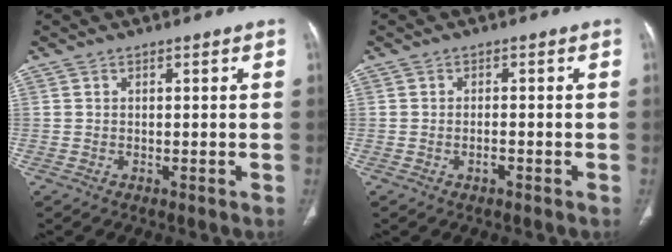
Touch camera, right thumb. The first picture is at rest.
{"total": 1.5, "force": [-0.8, 0.5, 1.1], "torque": [-0.024, 0.006, -0.013]}